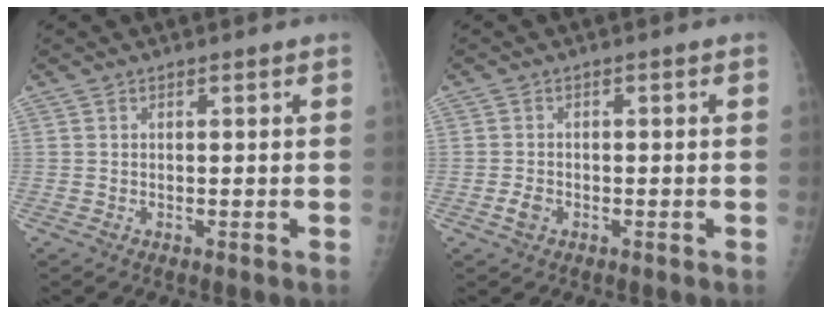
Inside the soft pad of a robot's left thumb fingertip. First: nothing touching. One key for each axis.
{"total": 2.0, "fx": -0.9, "fy": 1.4, "fz": 1.2, "tx": -0.023, "ty": 0.006, "tz": -0.017}